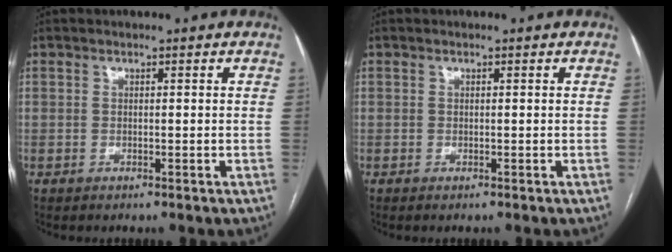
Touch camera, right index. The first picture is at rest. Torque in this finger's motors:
{"motor_torque": [-0.06, -0.02, -0.02, 0.01]}